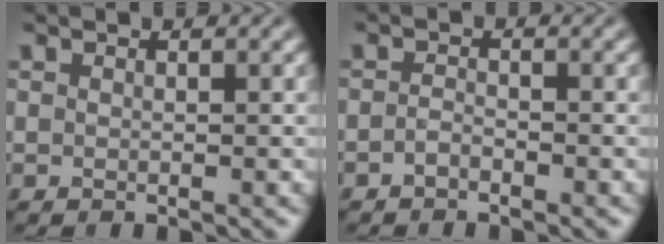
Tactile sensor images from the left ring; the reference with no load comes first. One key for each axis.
{"total": 1.0, "fx": -0.7, "fy": 0.4, "fz": 0.5, "tx": -0.011, "ty": 0.001, "tz": -0.017}